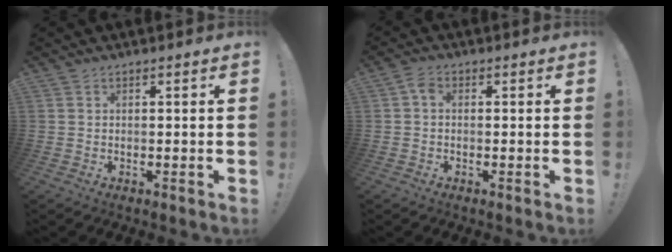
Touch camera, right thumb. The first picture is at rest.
{"total": 2.3, "force": [-0.1, 1.5, 1.8], "torque": [-0.037, 0.009, -0.003]}